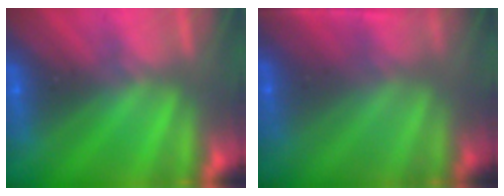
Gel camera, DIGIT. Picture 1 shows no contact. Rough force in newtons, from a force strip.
{"total": 1.7}